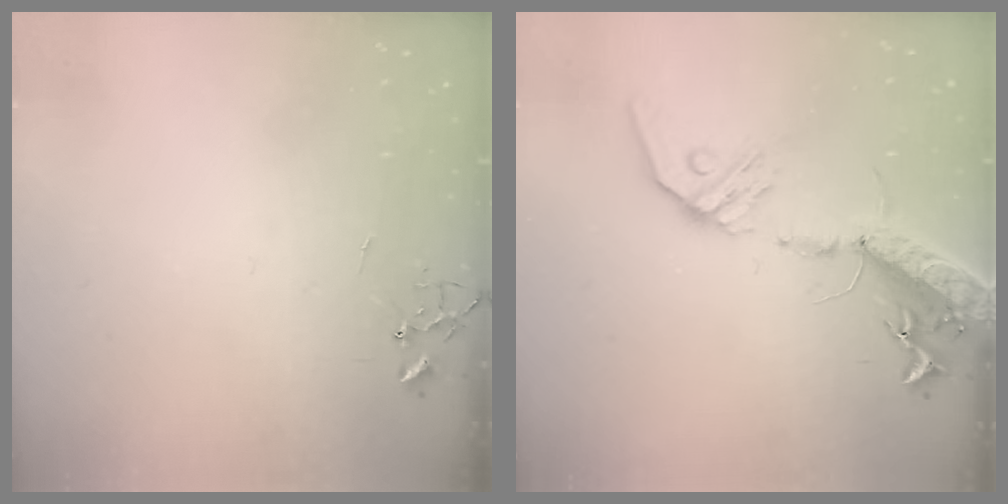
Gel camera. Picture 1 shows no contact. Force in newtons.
{"total": 18.2, "press": 17.7, "slide": 4.0}